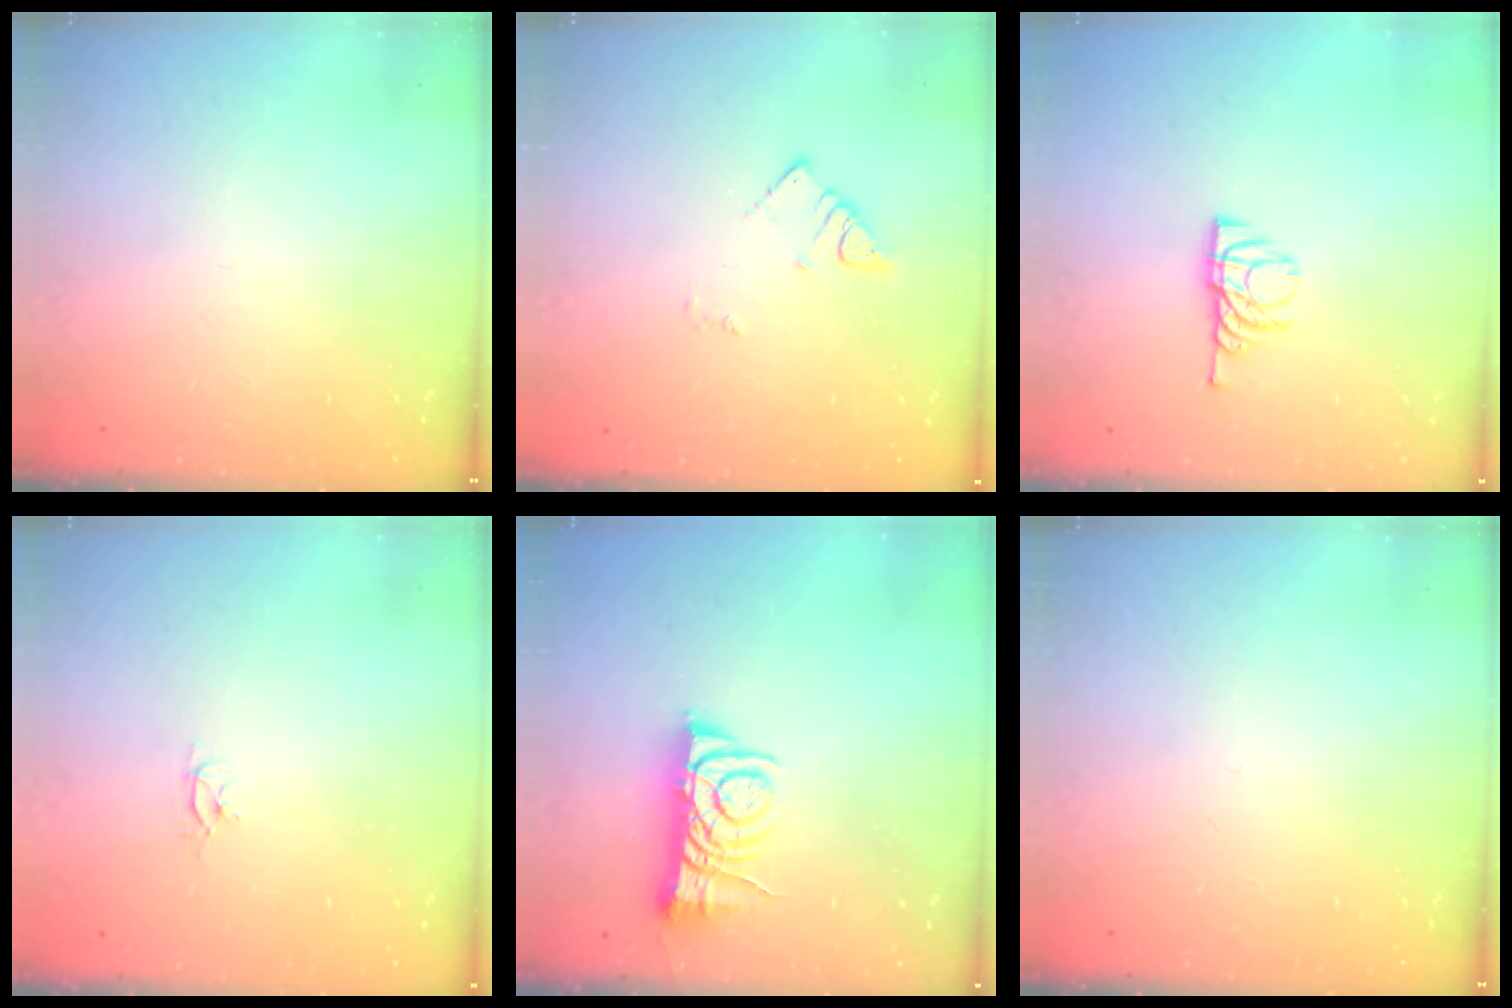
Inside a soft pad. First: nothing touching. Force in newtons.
{"total": 2.7, "press": 2.7, "slide": 0.4}
{"total": 6.1, "press": 6.1, "slide": 0.8}
{"total": 2.6, "press": 2.6, "slide": 0.3}
{"total": 7.0, "press": 7.0, "slide": 0.9}
{"total": 0.0}